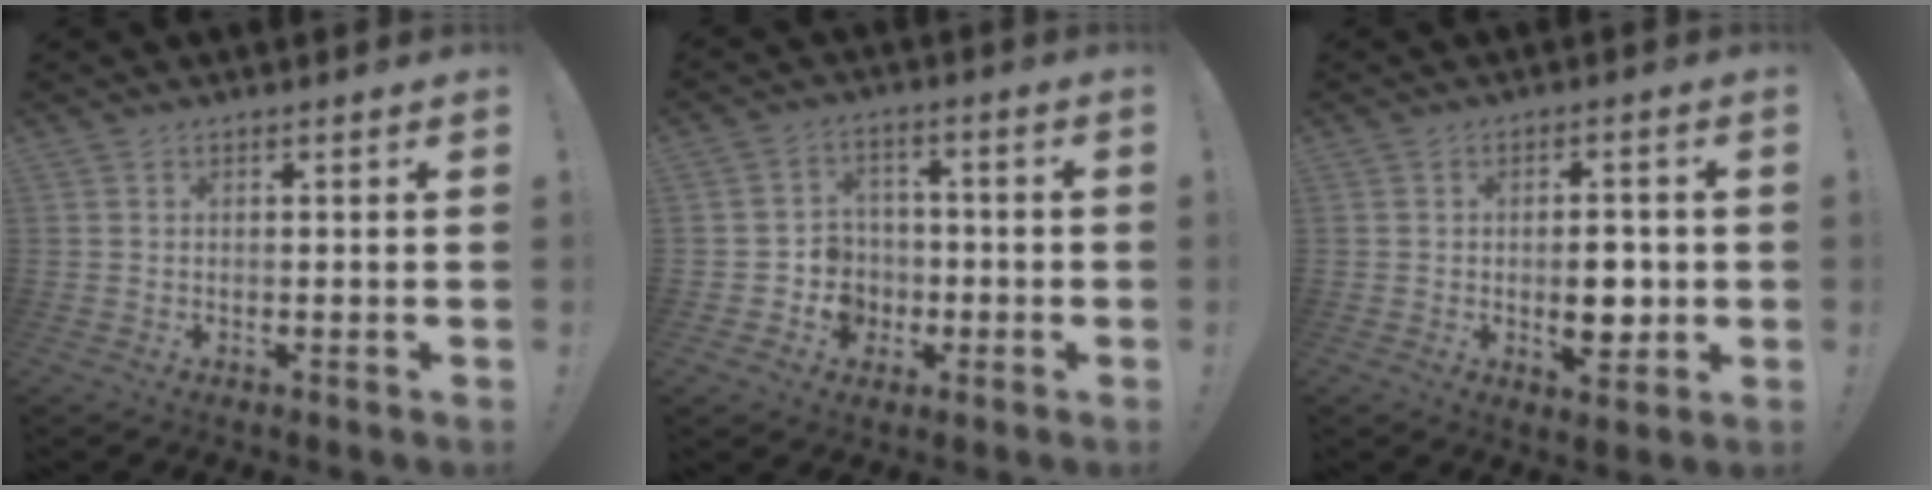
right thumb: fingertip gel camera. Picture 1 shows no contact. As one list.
[{"total": 7.7, "force": [-1.7, 7.3, 1.7], "torque": [-0.026, 0.009, -0.022]}, {"total": 7.1, "force": [-0.8, 4.0, 5.9], "torque": [-0.079, 0.005, -0.015]}]